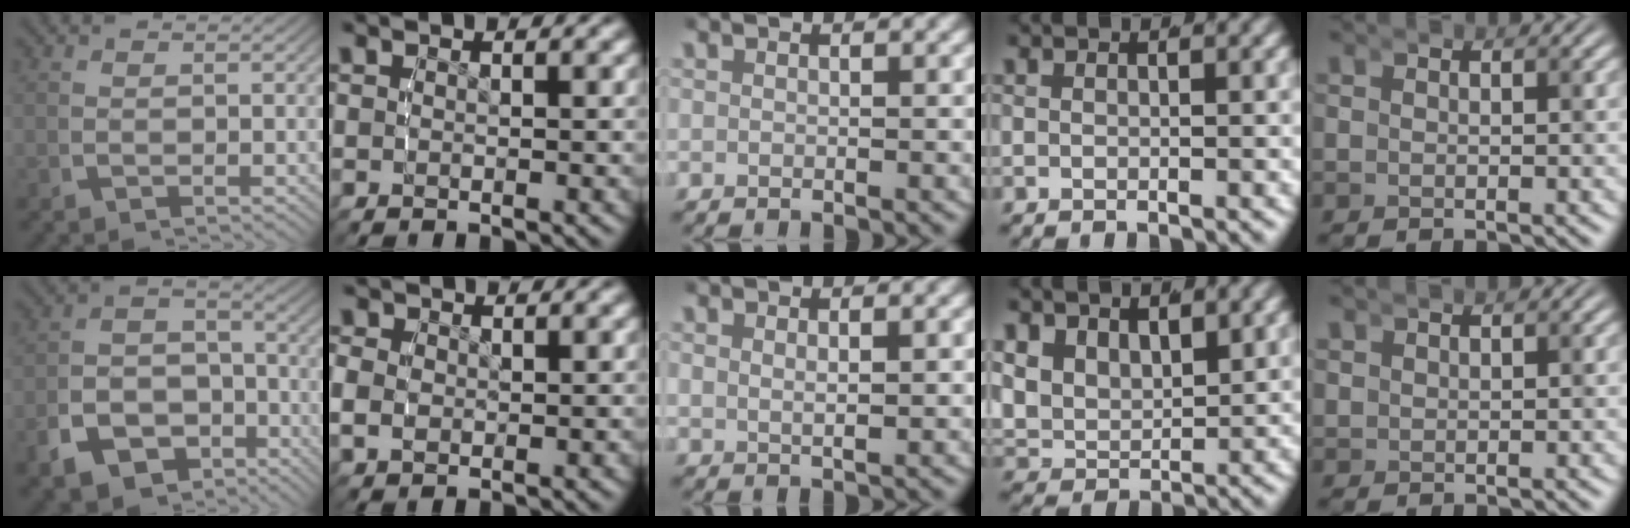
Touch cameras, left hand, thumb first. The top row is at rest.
{"thumb": {"total": 12.1, "force": [-4.4, 9.6, 5.9], "torque": [-0.111, -0.039, -0.068]}, "index": {"total": 3.0, "force": [0.1, 2.6, 1.5], "torque": [-0.039, -0.009, 0.007]}, "middle": {"total": 1.3, "force": [0.7, 0.4, 1.0], "torque": [-0.018, -0.009, 0.021]}, "ring": {"total": 7.5, "force": [1.2, 6.6, 3.3], "torque": [-0.109, -0.024, 0.012]}, "little": {"total": 1.5, "force": [1.3, 0.4, 0.4], "torque": [-0.011, 0.005, 0.025]}}